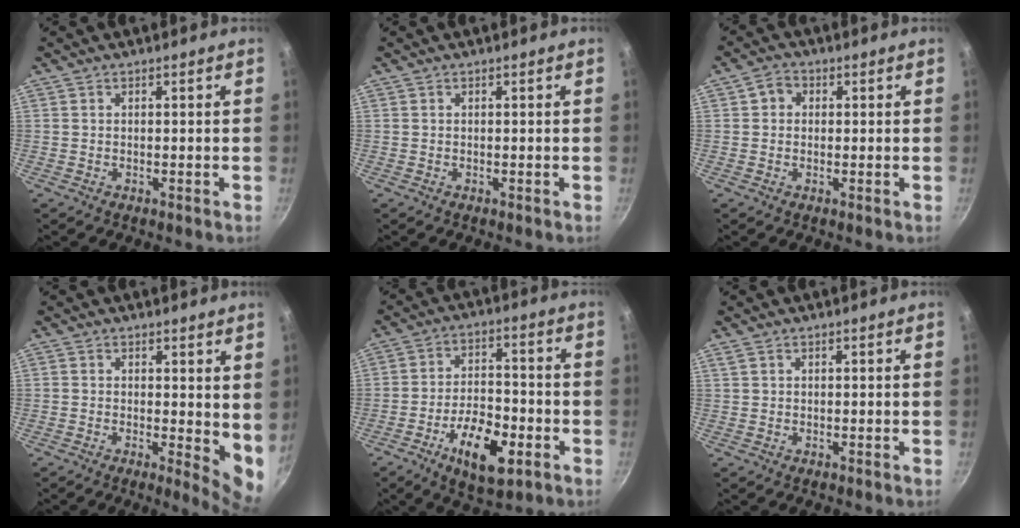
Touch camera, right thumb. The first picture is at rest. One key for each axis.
{"total": 0.0}
{"total": 2.9, "fx": 0.5, "fy": 2.6, "fz": 1.1, "tx": -0.004, "ty": 0.003, "tz": 0.001}
{"total": 6.2, "fx": 0.6, "fy": 2.3, "fz": 5.7, "tx": -0.068, "ty": -0.019, "tz": 0.006}
{"total": 13.0, "fx": -5.5, "fy": 5.9, "fz": 10.1, "tx": -0.154, "ty": 0.025, "tz": -0.090}
{"total": 0.9, "fx": 0.5, "fy": 0.6, "fz": 0.5, "tx": -0.008, "ty": 0.003, "tz": 0.010}